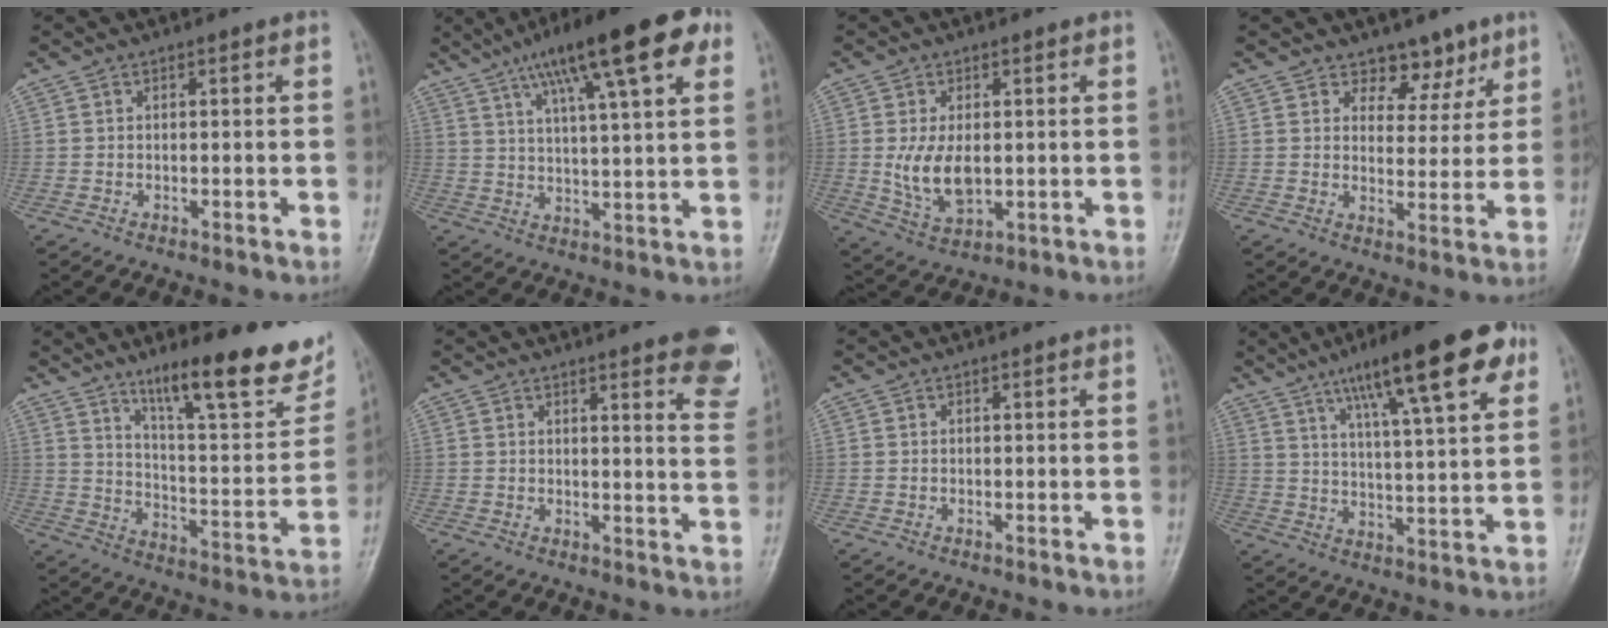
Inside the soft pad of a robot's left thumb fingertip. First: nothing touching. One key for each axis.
{"total": 19.0, "fx": 9.8, "fy": 4.3, "fz": 15.7, "tx": -0.229, "ty": 0.000, "tz": 0.150}
{"total": 8.1, "fx": 0.1, "fy": 4.7, "fz": 6.6, "tx": -0.117, "ty": -0.013, "tz": 0.013}
{"total": 6.1, "fx": 4.5, "fy": 3.8, "fz": 1.7, "tx": 0.016, "ty": -0.029, "tz": 0.069}
{"total": 22.1, "fx": 14.3, "fy": 5.3, "fz": 16.0, "tx": -0.191, "ty": -0.065, "tz": 0.223}
{"total": 13.4, "fx": 8.8, "fy": 3.0, "fz": 9.6, "tx": -0.089, "ty": -0.041, "tz": 0.087}
{"total": 0.0}
{"total": 19.6, "fx": 10.5, "fy": 4.2, "fz": 16.0, "tx": -0.222, "ty": -0.017, "tz": 0.161}